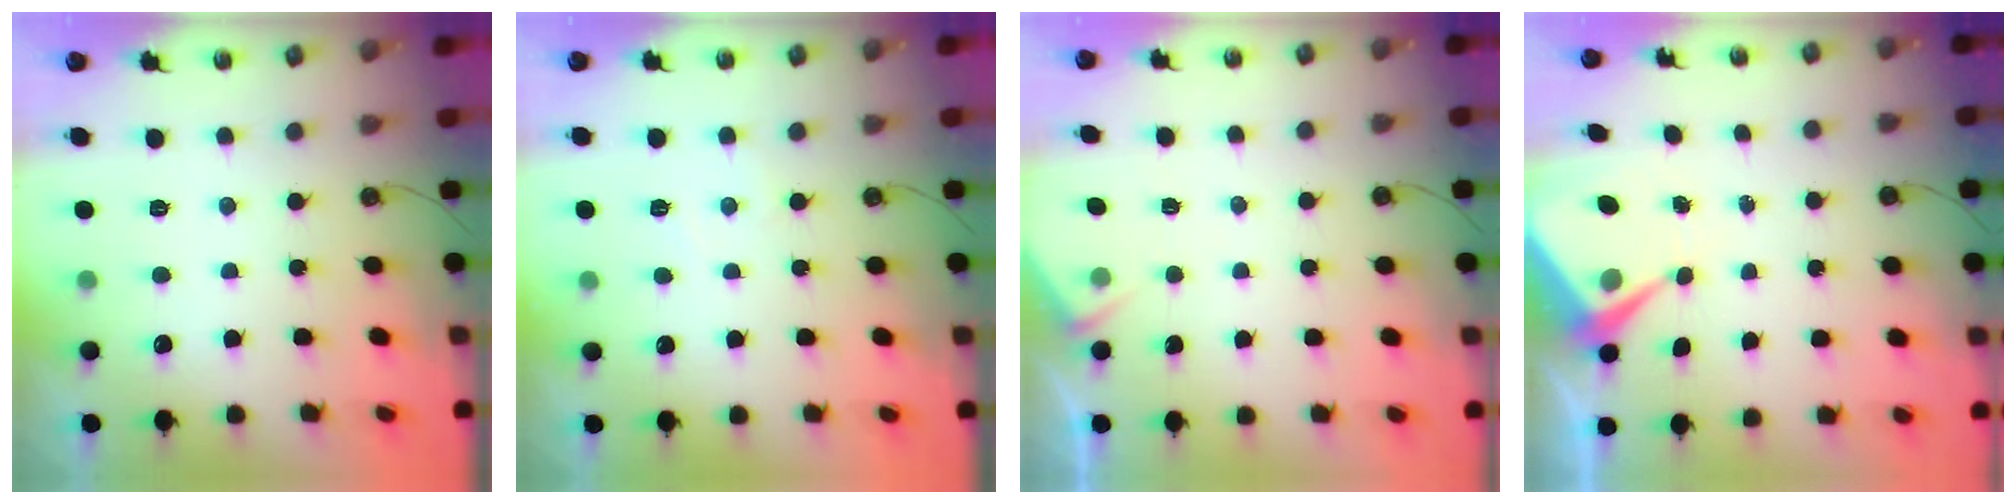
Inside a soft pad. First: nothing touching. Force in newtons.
{"total": 3.6, "press": 3.5, "slide": 0.6}
{"total": 4.9, "press": 4.9, "slide": 0.5}
{"total": 6.6, "press": 6.5, "slide": 0.7}